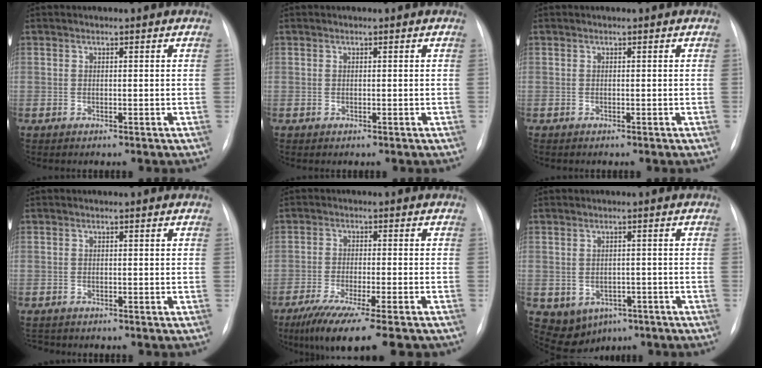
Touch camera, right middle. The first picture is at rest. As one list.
[{"total": 0.0}, {"total": 0.0}, {"total": 1.6, "force": [-1.6, 0.5, 0.0], "torque": [-0.004, -0.007, -0.021]}, {"total": 14.0, "force": [-10.8, 1.5, 8.8], "torque": [-0.136, -0.038, -0.167]}, {"total": 6.3, "force": [-3.1, 5.0, 2.4], "torque": [-0.040, 0.013, -0.025]}]